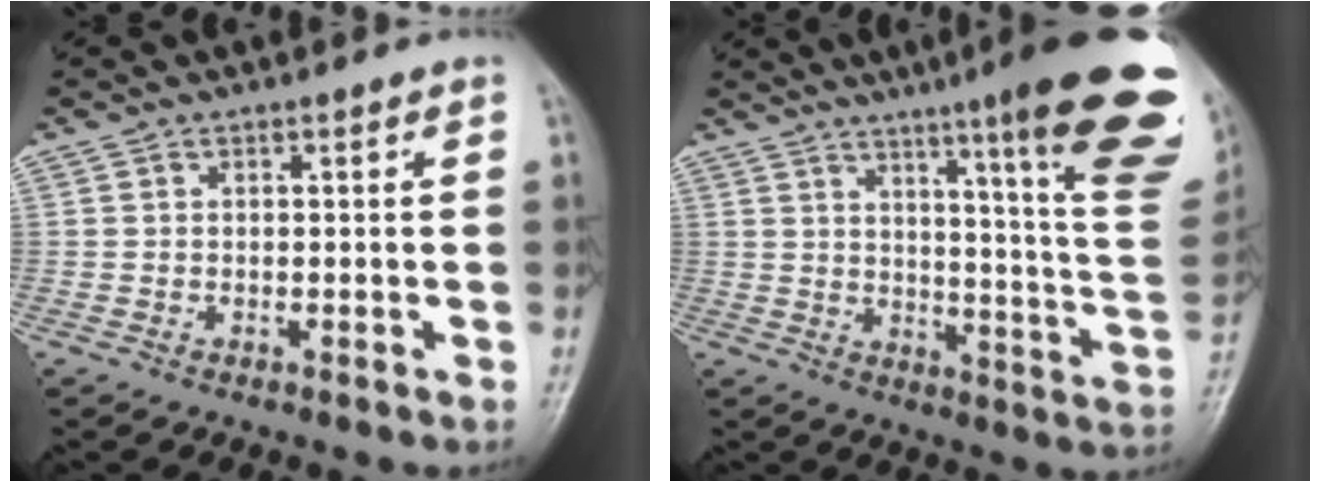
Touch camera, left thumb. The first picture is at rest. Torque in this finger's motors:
{"motor_torque": [2.92, 1.40, 1.71, -1.06, 0.49]}